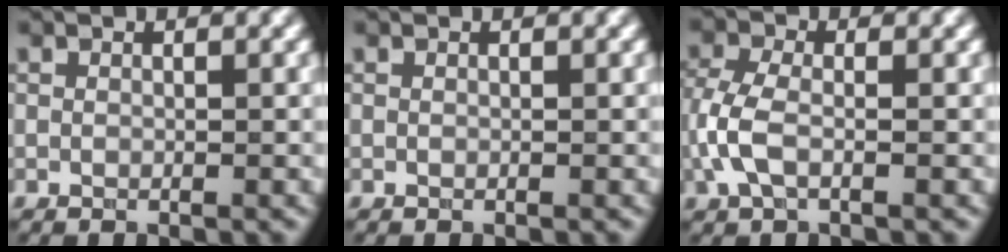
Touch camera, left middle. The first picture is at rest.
{"total": 0.0}
{"total": 3.5, "force": [-1.1, 1.7, 2.8], "torque": [-0.080, 0.004, -0.024]}